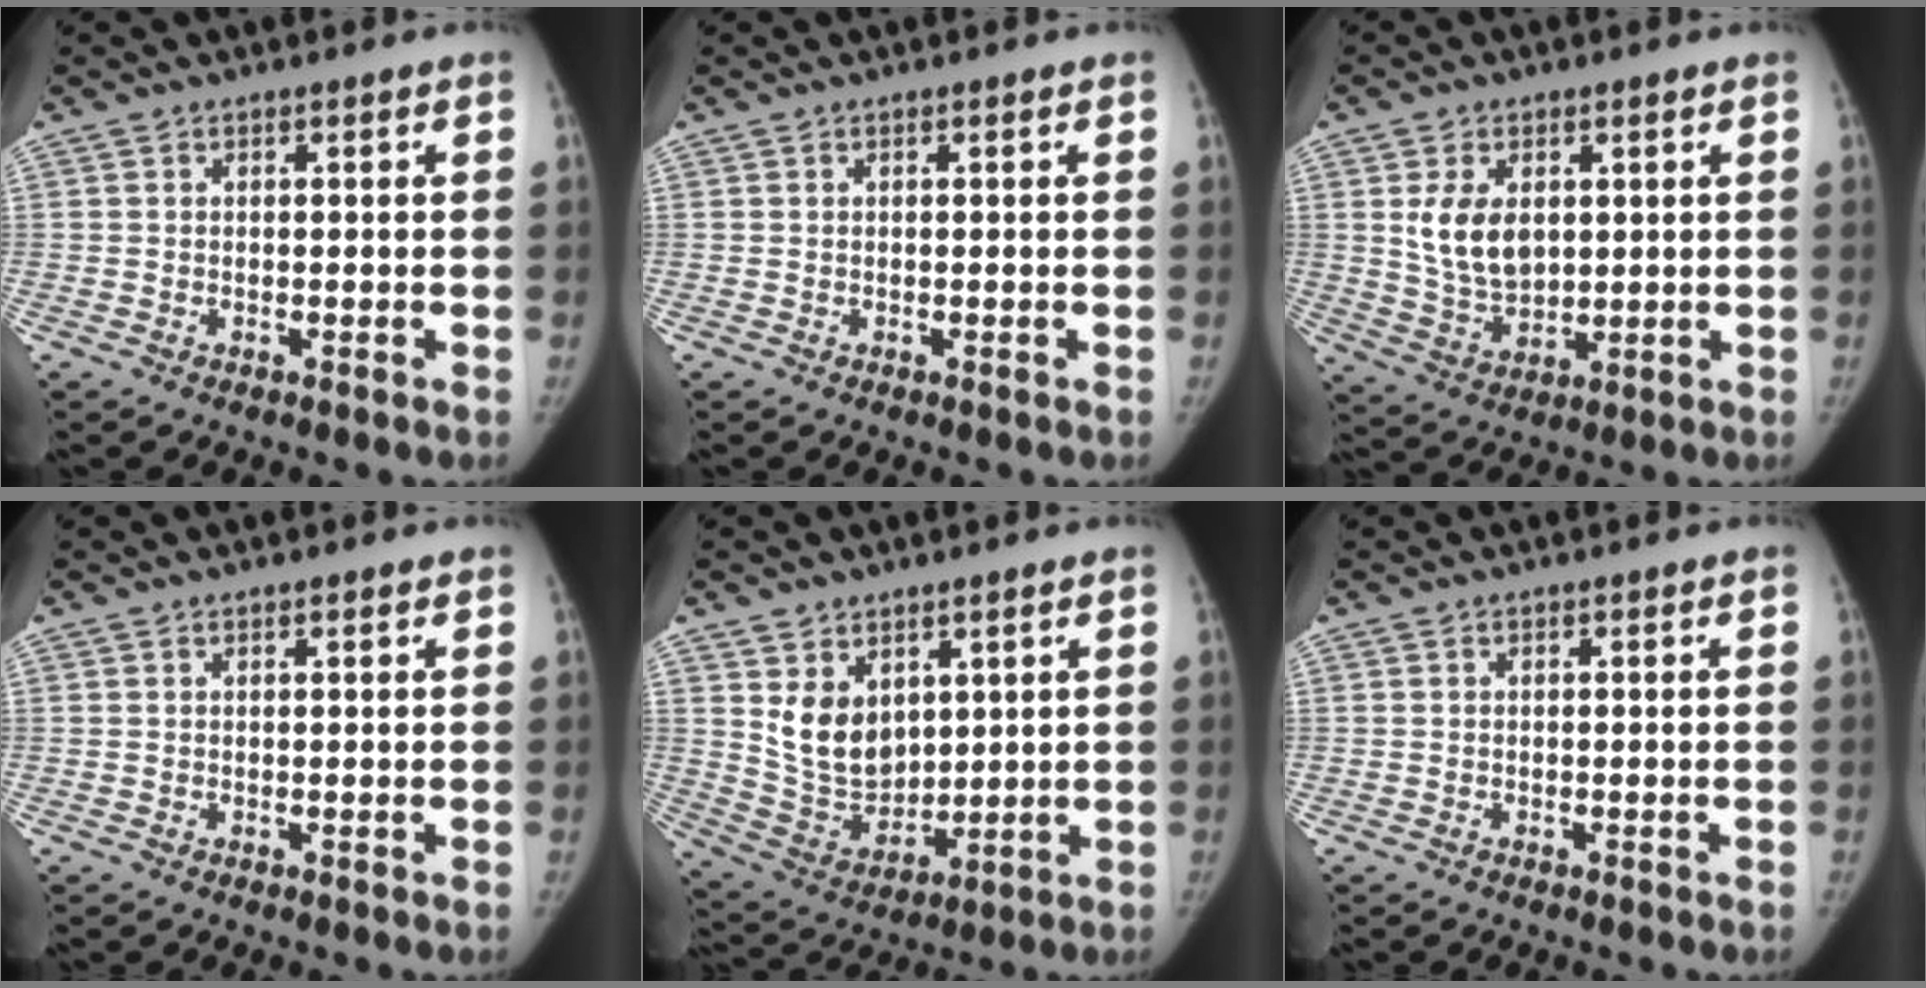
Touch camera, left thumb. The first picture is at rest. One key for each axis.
{"total": 0.0}
{"total": 9.2, "fx": 2.2, "fy": 6.1, "fz": 6.5, "tx": -0.097, "ty": -0.016, "tz": 0.054}
{"total": 0.7, "fx": 0.5, "fy": 0.2, "fz": 0.4, "tx": -0.007, "ty": -0.002, "tz": 0.008}
{"total": 10.2, "fx": 3.9, "fy": 7.3, "fz": 5.9, "tx": -0.073, "ty": -0.037, "tz": 0.097}
{"total": 0.0}